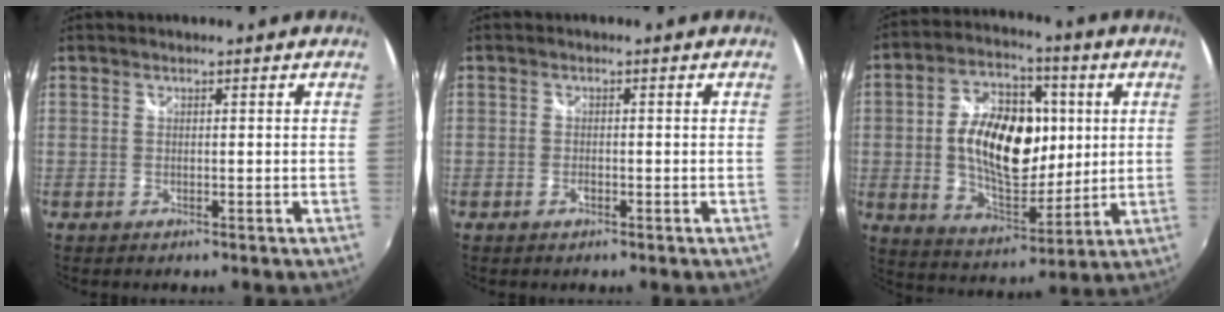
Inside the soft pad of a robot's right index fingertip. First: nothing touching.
{"total": 1.2, "force": [-0.7, 0.8, 0.6], "torque": [-0.012, -0.002, -0.013]}
{"total": 18.2, "force": [1.5, 10.4, 14.9], "torque": [-0.262, 0.018, 0.033]}